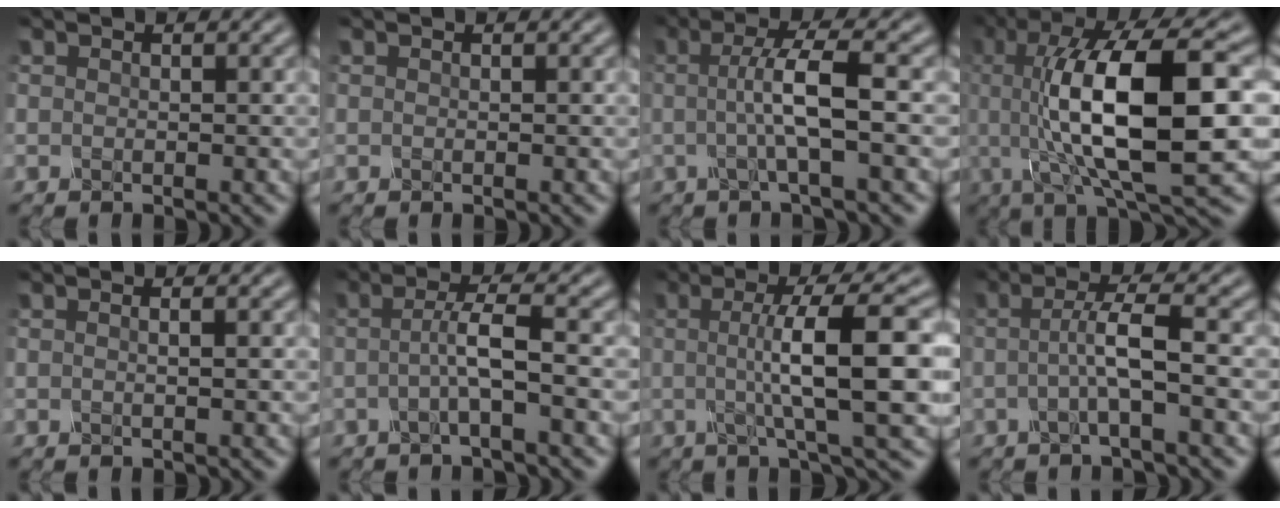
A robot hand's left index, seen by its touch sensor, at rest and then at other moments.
{"total": 0.0}
{"total": 4.8, "force": [-0.2, 0.8, 4.8], "torque": [-0.082, 0.000, -0.008]}
{"total": 13.6, "force": [0.5, 4.2, 12.9], "torque": [-0.204, 0.002, 0.008]}
{"total": 0.8, "force": [0.1, 0.3, 0.8], "torque": [-0.006, -0.003, -0.005]}
{"total": 3.4, "force": [-0.6, 0.4, 3.3], "torque": [-0.061, 0.002, -0.016]}
{"total": 9.9, "force": [0.3, 2.1, 9.7], "torque": [-0.124, 0.004, 0.005]}
{"total": 3.9, "force": [-0.5, 0.5, 3.8], "torque": [-0.068, 0.003, -0.015]}